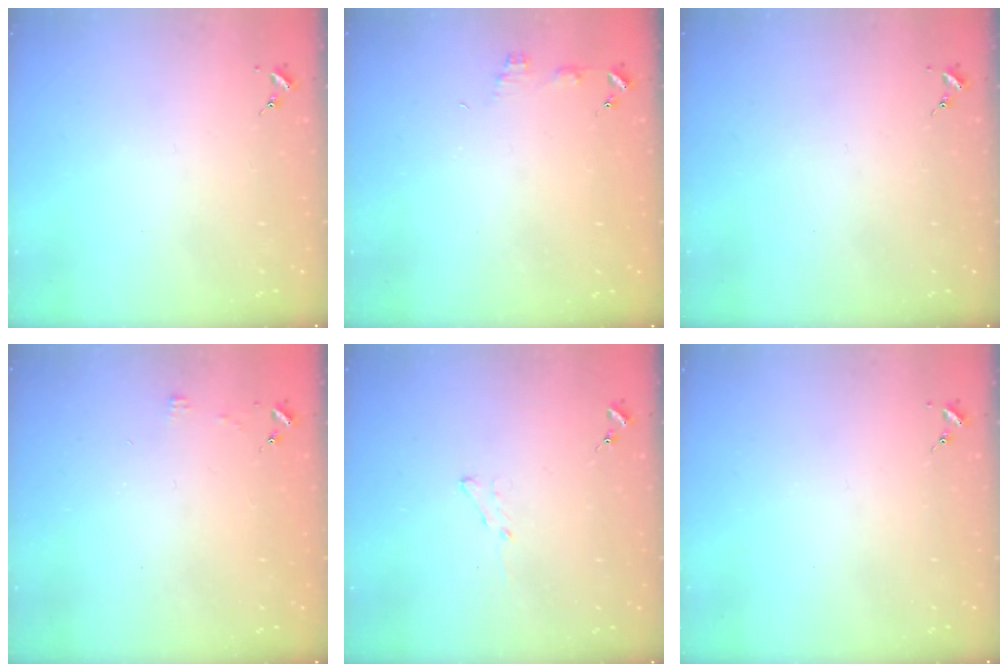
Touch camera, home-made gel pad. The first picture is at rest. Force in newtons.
{"total": 4.6, "press": 4.5, "slide": 0.4}
{"total": 0.0}
{"total": 3.7, "press": 3.6, "slide": 0.4}
{"total": 3.8, "press": 3.7, "slide": 0.4}
{"total": 0.0}